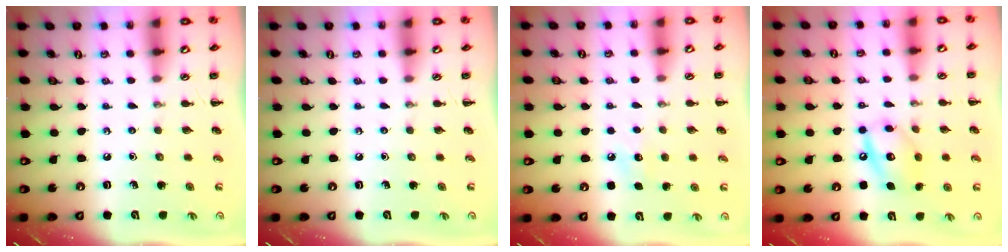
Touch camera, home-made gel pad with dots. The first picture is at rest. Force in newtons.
{"total": 0.0}
{"total": 6.3, "press": 6.1, "slide": 1.7}
{"total": 12.2, "press": 12.0, "slide": 2.0}